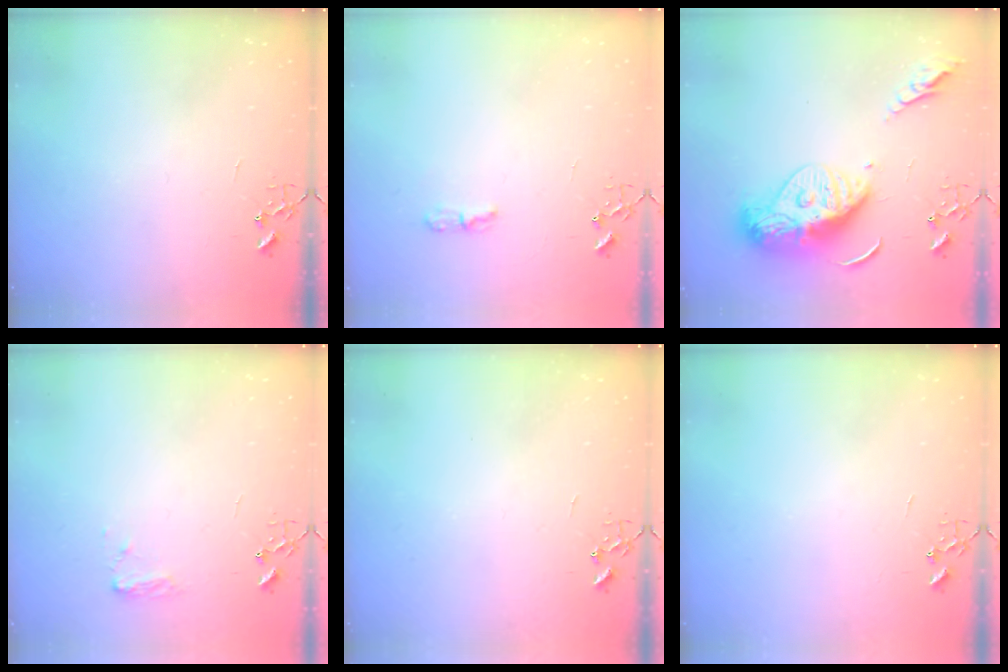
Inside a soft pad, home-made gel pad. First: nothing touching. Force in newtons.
{"total": 4.7, "press": 4.7, "slide": 0.7}
{"total": 16.9, "press": 16.8, "slide": 1.6}
{"total": 7.2, "press": 7.2, "slide": 0.5}
{"total": 0.0}
{"total": 0.0}